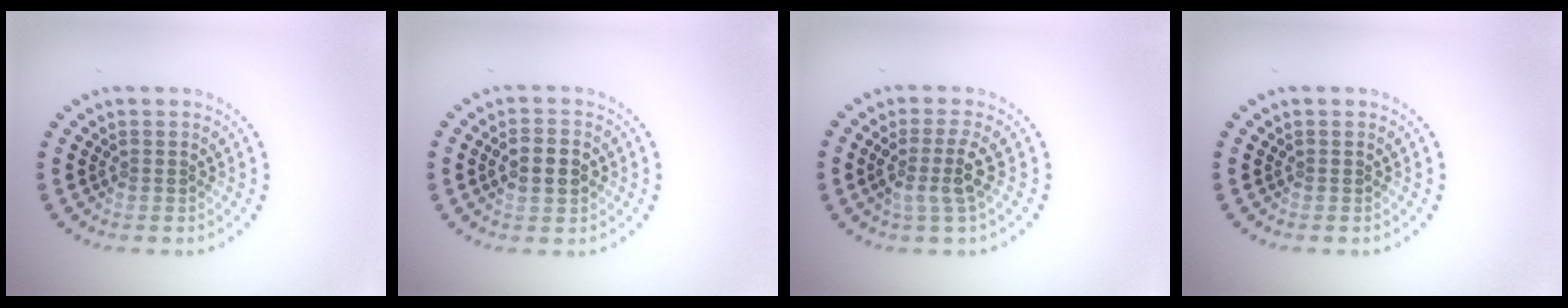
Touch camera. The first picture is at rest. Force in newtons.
{"total": 2.6, "press": 2.6, "slide": 0.0}
{"total": 2.6, "press": 1.9, "slide": 1.7}
{"total": 0.0}